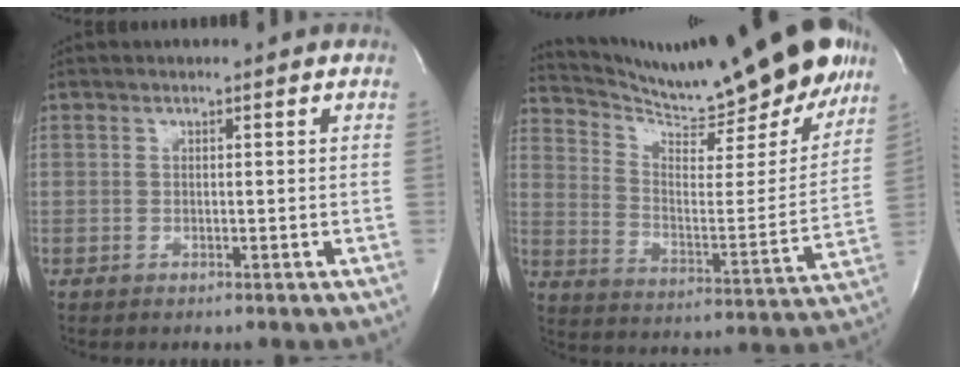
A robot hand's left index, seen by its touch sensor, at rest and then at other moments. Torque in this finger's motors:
{"motor_torque": [0.14, -0.16, 0.37, 0.10]}